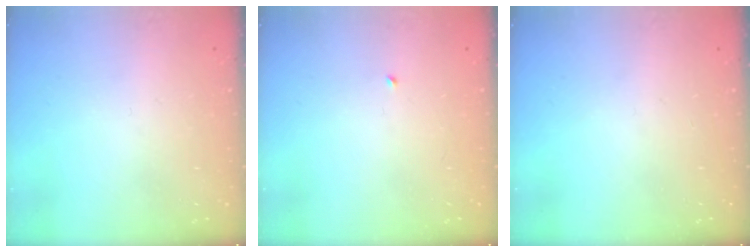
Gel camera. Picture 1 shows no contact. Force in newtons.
{"total": 2.7, "press": 2.7, "slide": 0.2}
{"total": 0.0}